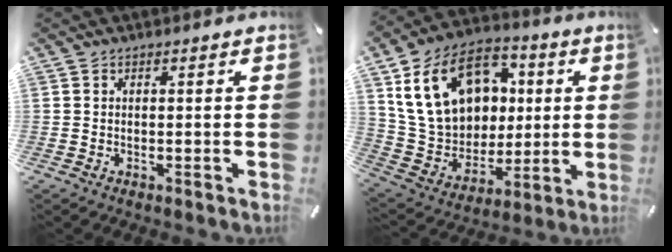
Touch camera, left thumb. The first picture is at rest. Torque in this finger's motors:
{"motor_torque": [2.51, 2.50, 1.49, -1.28, 0.69]}